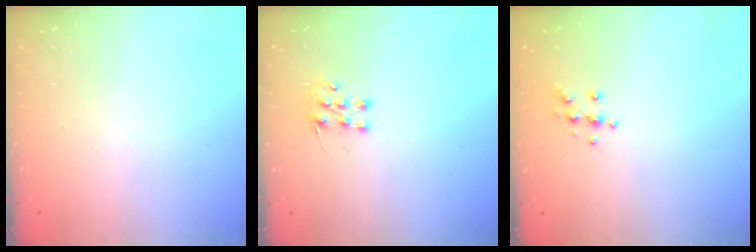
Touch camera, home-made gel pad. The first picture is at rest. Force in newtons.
{"total": 6.7, "press": 6.5, "slide": 1.4}
{"total": 6.4, "press": 6.3, "slide": 1.2}